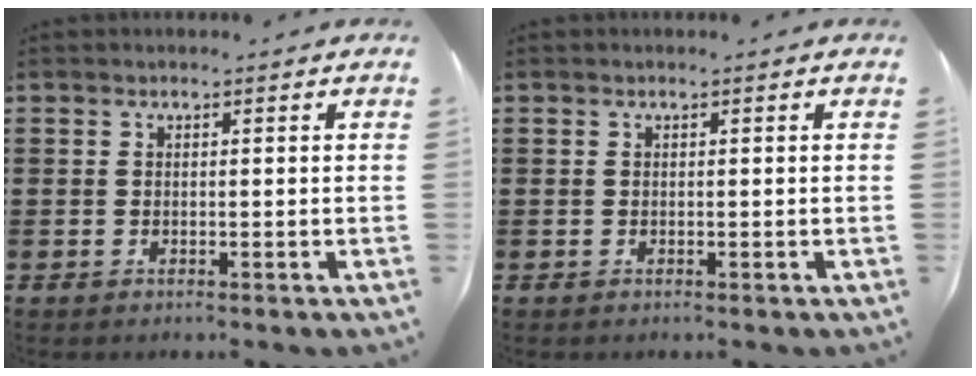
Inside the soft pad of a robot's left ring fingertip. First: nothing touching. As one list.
[{"total": 0.0}]